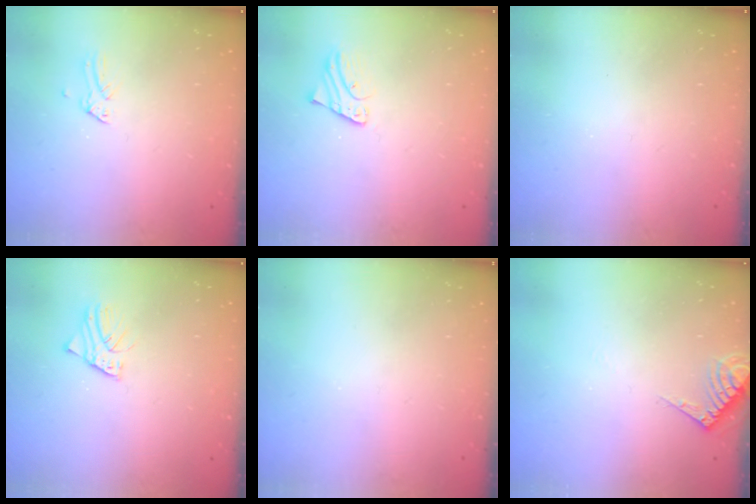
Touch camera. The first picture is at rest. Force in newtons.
{"total": 2.0, "press": 2.0, "slide": 0.0}
{"total": 0.7, "press": 0.7, "slide": 0.0}
{"total": 1.9, "press": 1.9, "slide": 0.0}
{"total": 0.0}
{"total": 5.6, "press": 5.5, "slide": 0.7}